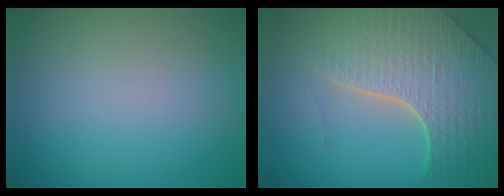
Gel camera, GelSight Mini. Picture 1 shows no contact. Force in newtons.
{"total": 6.2, "press": 5.2, "slide": 3.4}